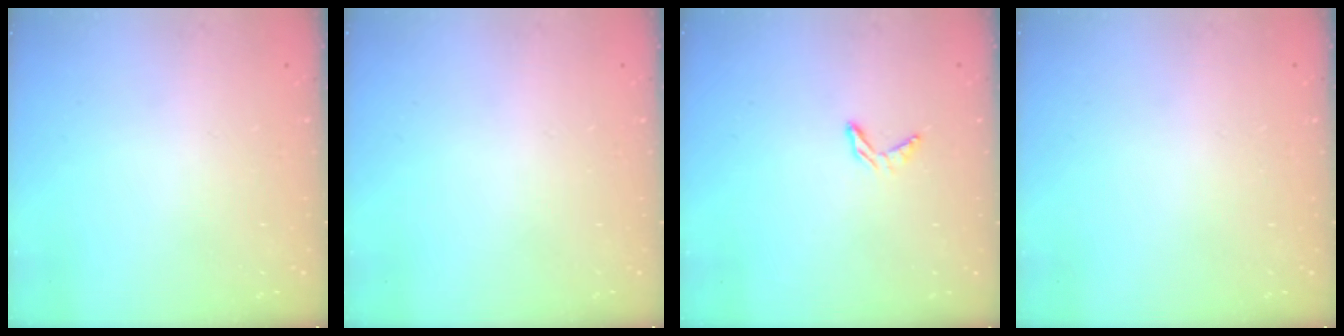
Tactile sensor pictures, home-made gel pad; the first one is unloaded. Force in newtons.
{"total": 0.0}
{"total": 4.1, "press": 4.1, "slide": 0.2}
{"total": 0.0}